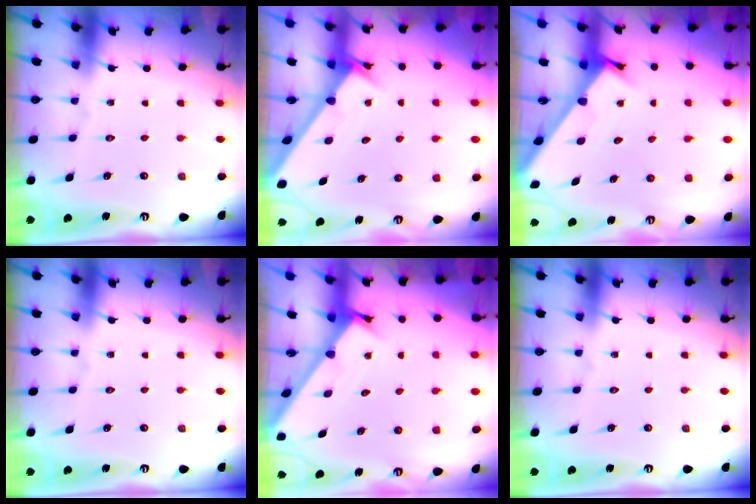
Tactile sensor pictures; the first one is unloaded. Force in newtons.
{"total": 2.9, "press": 2.9, "slide": 0.1}
{"total": 2.1, "press": 2.1, "slide": 0.1}
{"total": 0.0}
{"total": 1.7, "press": 1.7, "slide": 0.1}
{"total": 0.0}